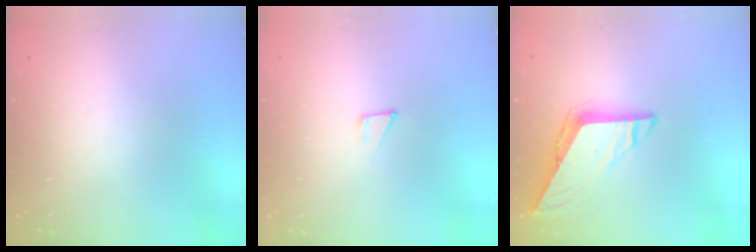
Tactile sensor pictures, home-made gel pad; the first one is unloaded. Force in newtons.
{"total": 4.6, "press": 4.5, "slide": 0.3}
{"total": 8.3, "press": 8.3, "slide": 1.0}